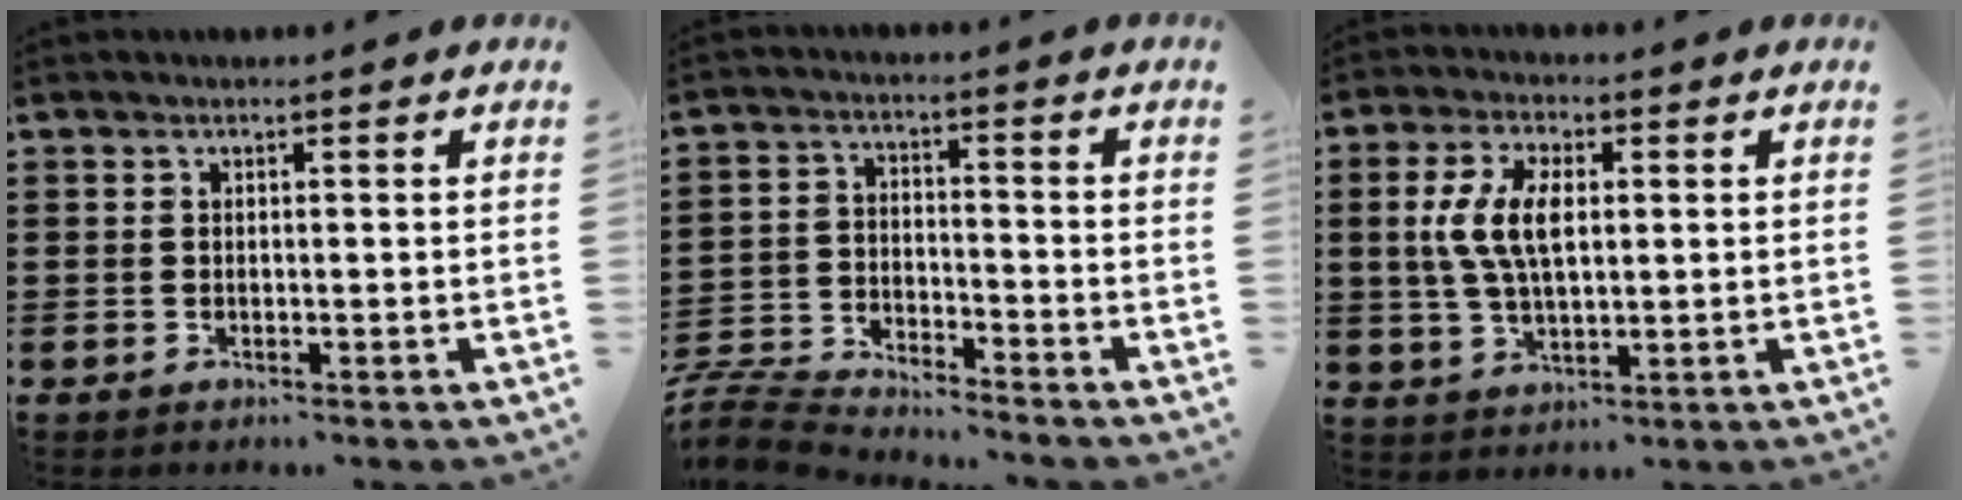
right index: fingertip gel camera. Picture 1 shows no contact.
{"total": 6.6, "force": [-6.5, 0.4, 0.6], "torque": [-0.033, 0.003, -0.136]}
{"total": 8.0, "force": [1.0, 3.9, 7.0], "torque": [-0.152, 0.011, 0.014]}